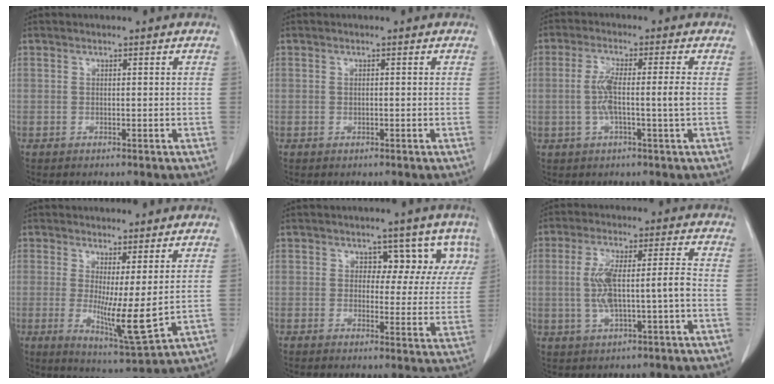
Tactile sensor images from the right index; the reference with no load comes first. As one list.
[{"total": 0.0}, {"total": 5.6, "force": [-0.4, -0.2, 5.6], "torque": [-0.111, 0.003, -0.006]}, {"total": 8.1, "force": [0.5, 0.4, 8.1], "torque": [-0.151, -0.036, 0.015]}, {"total": 6.3, "force": [3.5, 4.2, 3.0], "torque": [-0.017, 0.002, 0.032]}, {"total": 8.3, "force": [-0.9, 1.1, 8.2], "torque": [-0.161, 0.017, -0.009]}]